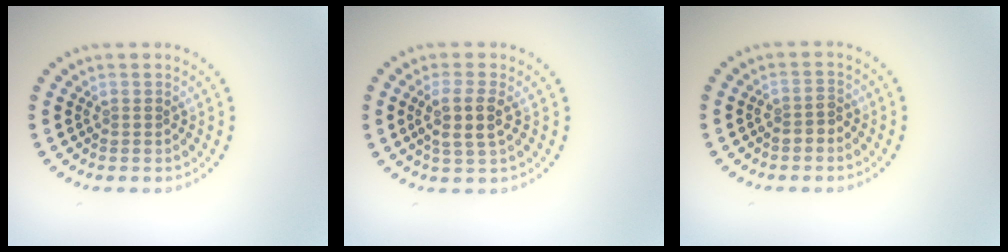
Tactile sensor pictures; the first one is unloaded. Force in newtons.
{"total": 2.9, "press": 2.6, "slide": 1.4}
{"total": 1.5, "press": 1.3, "slide": 0.7}